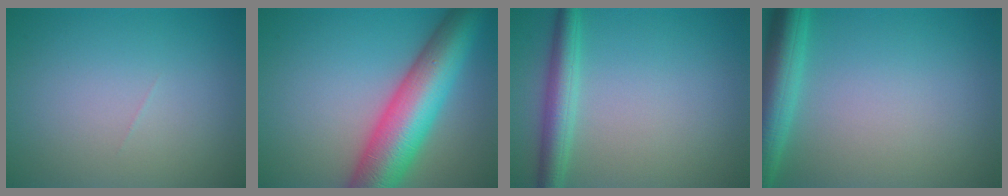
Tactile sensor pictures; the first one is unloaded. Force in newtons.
{"total": 10.8, "press": 10.8, "slide": 0.3}
{"total": 3.4, "press": 3.4, "slide": 0.1}
{"total": 5.1, "press": 5.1, "slide": 0.4}